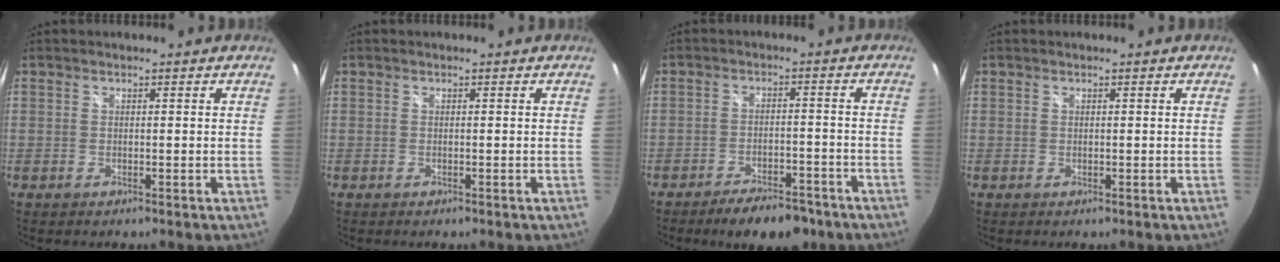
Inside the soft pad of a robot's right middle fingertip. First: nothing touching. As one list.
[{"total": 0.0}, {"total": 9.8, "force": [-7.6, 3.6, 4.9], "torque": [-0.101, -0.002, -0.108]}, {"total": 0.0}]